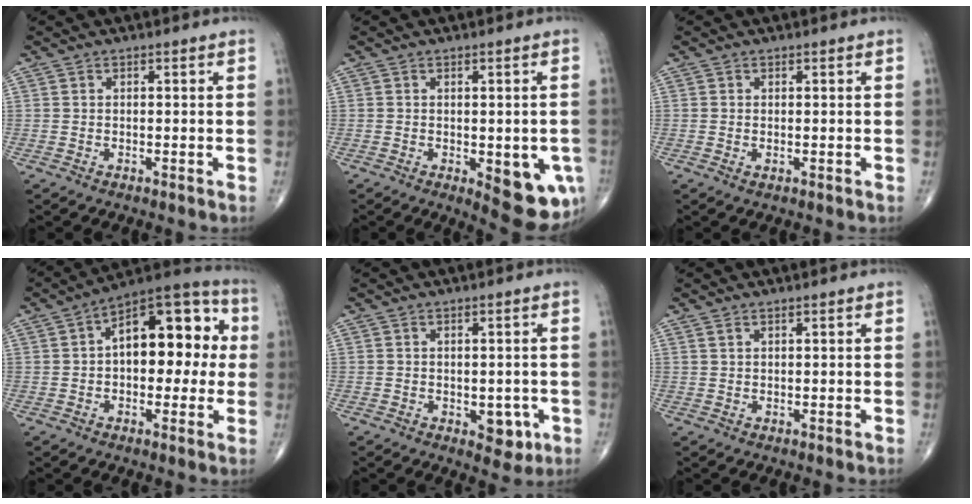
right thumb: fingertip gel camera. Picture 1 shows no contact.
{"total": 10.5, "force": [-2.9, 4.4, 9.1], "torque": [-0.087, -0.006, -0.025]}
{"total": 0.7, "force": [-0.1, 0.4, 0.5], "torque": [-0.011, -0.002, 0.000]}
{"total": 17.4, "force": [2.0, 9.5, 14.5], "torque": [-0.167, 0.043, 0.019]}
{"total": 4.6, "force": [-1.3, 2.9, 3.3], "torque": [-0.012, 0.000, -0.010]}
{"total": 0.7, "force": [0.6, 0.1, 0.4], "torque": [-0.009, 0.002, 0.015]}